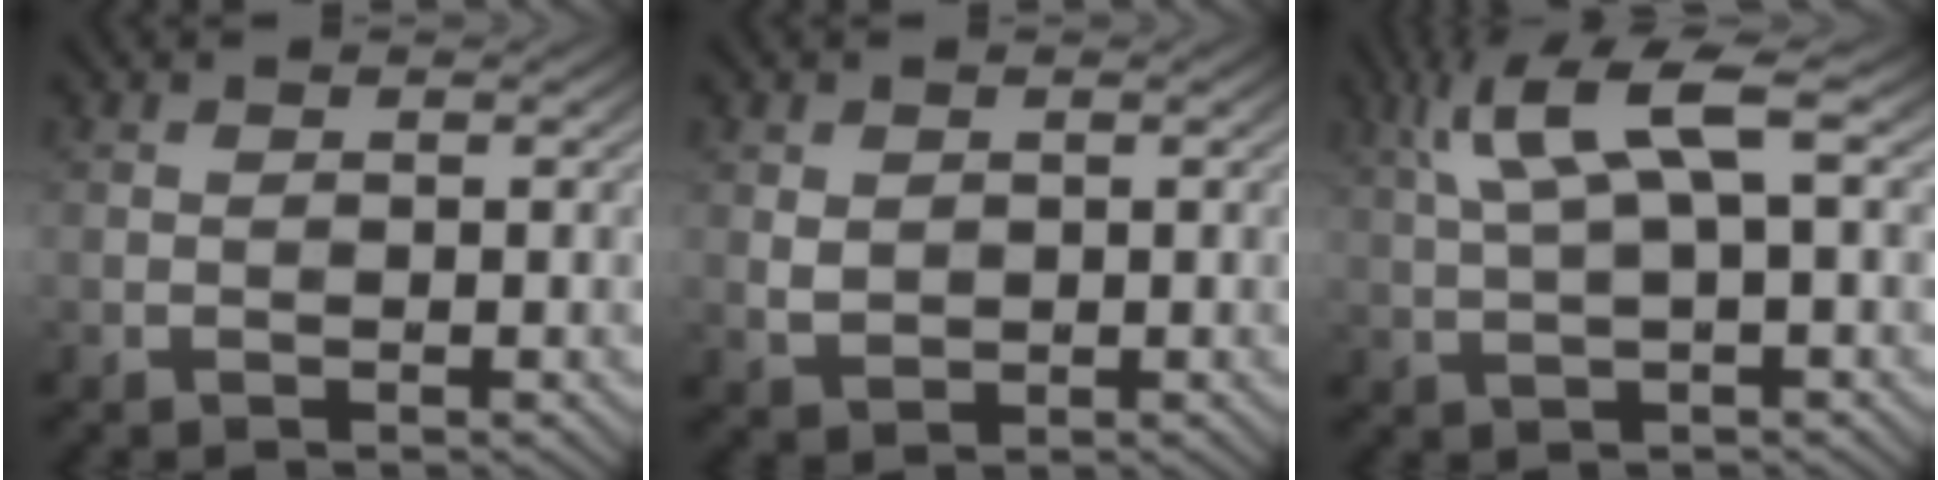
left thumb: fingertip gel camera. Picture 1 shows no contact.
{"total": 1.8, "force": [0.5, 1.5, 0.9], "torque": [-0.024, -0.005, 0.014]}
{"total": 7.5, "force": [2.9, 1.6, 6.7], "torque": [-0.148, 0.022, 0.057]}